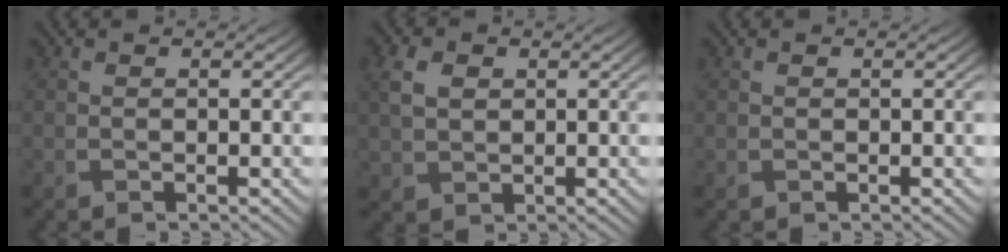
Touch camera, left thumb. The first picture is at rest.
{"total": 4.1, "force": [1.0, 3.2, 2.4], "torque": [-0.067, 0.003, 0.021]}
{"total": 0.0}